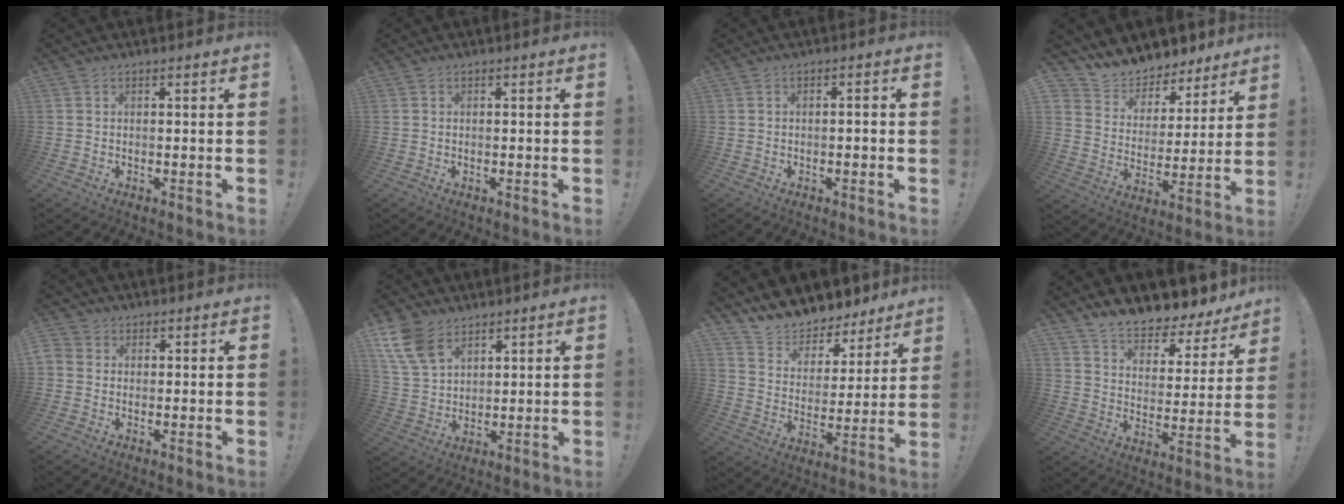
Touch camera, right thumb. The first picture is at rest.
{"total": 0.0}
{"total": 1.6, "force": [-0.9, 0.3, 1.3], "torque": [-0.025, 0.007, -0.016]}
{"total": 8.9, "force": [8.1, 3.9, 0.2], "torque": [-0.016, -0.080, 0.149]}
{"total": 2.4, "force": [0.1, 2.2, 1.1], "torque": [-0.019, 0.006, 0.004]}
{"total": 10.7, "force": [6.7, 6.3, 5.4], "torque": [-0.114, -0.023, 0.133]}
{"total": 10.5, "force": [9.9, 3.6, 0.9], "torque": [-0.034, -0.094, 0.179]}
{"total": 9.2, "force": [8.6, 2.5, 2.0], "torque": [-0.046, -0.079, 0.154]}